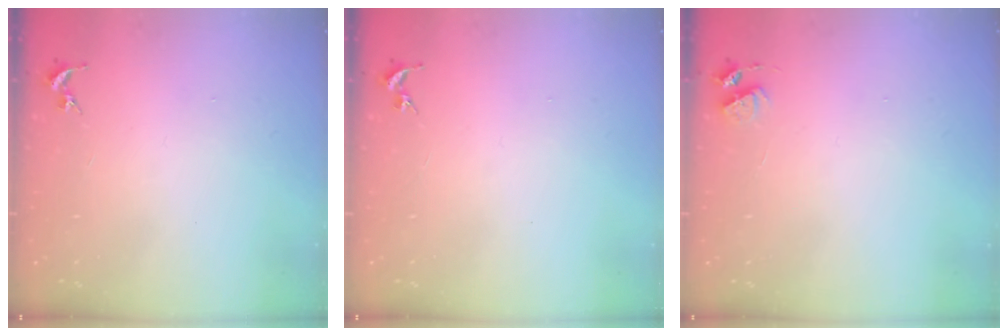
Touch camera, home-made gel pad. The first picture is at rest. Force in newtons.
{"total": 0.0}
{"total": 4.4, "press": 4.3, "slide": 0.6}